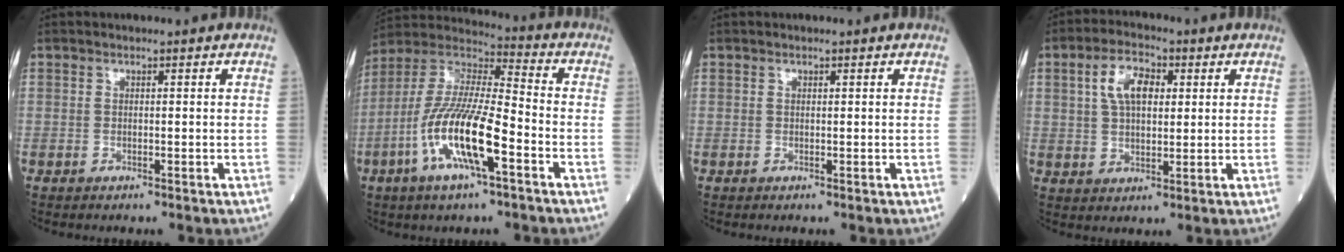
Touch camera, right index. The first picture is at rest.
{"total": 15.6, "force": [-5.7, 2.8, 14.3], "torque": [-0.292, -0.008, -0.110]}
{"total": 0.0}
{"total": 7.4, "force": [2.3, 3.7, 5.9], "torque": [-0.117, 0.017, 0.043]}